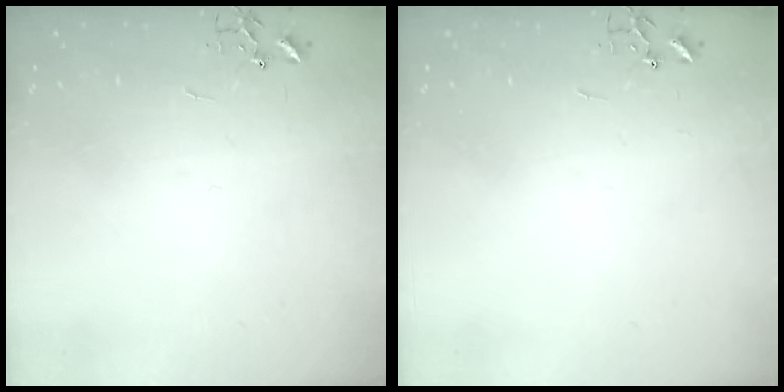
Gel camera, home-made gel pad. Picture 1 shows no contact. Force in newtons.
{"total": 0.0}